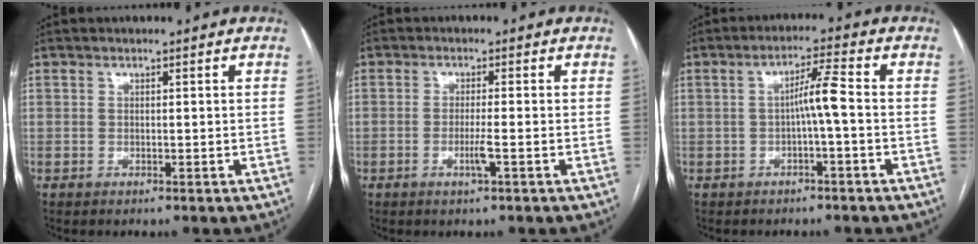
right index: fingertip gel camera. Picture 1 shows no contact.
{"total": 2.6, "force": [-0.9, -0.2, 2.4], "torque": [-0.048, -0.005, -0.019]}
{"total": 4.4, "force": [-0.7, -0.2, 4.3], "torque": [-0.073, 0.014, -0.009]}